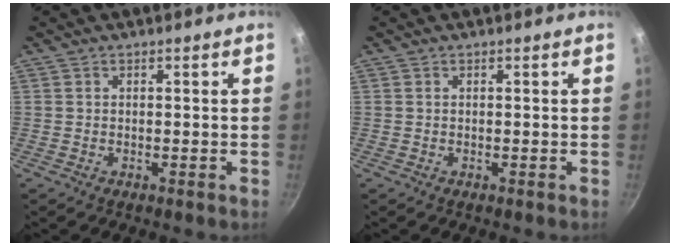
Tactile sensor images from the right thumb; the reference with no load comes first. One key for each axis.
{"total": 0.0}